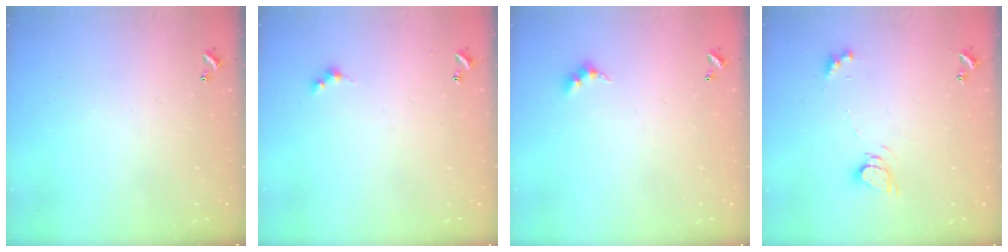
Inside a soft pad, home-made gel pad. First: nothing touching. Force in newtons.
{"total": 2.6, "press": 2.6, "slide": 0.5}
{"total": 3.0, "press": 2.9, "slide": 0.5}
{"total": 5.9, "press": 5.9, "slide": 0.5}